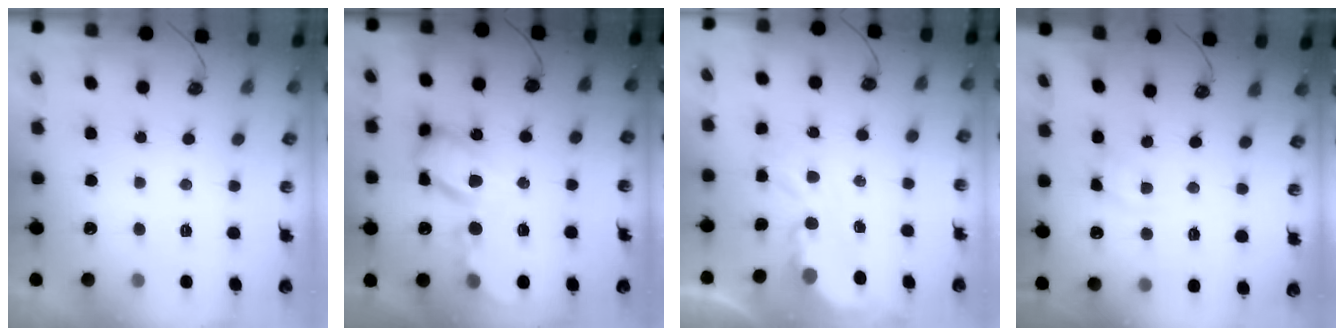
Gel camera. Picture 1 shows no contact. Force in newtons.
{"total": 14.7, "press": 14.6, "slide": 1.2}
{"total": 4.0, "press": 4.0, "slide": 0.1}
{"total": 3.0, "press": 3.0, "slide": 0.5}